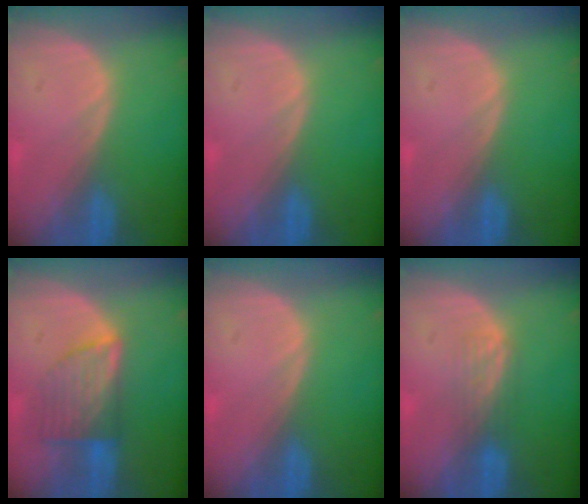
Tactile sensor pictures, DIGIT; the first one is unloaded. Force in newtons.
{"total": 0.0}
{"total": 0.0}
{"total": 7.2, "press": 6.4, "slide": 3.4}
{"total": 0.0}
{"total": 2.6, "press": 2.6, "slide": 0.4}